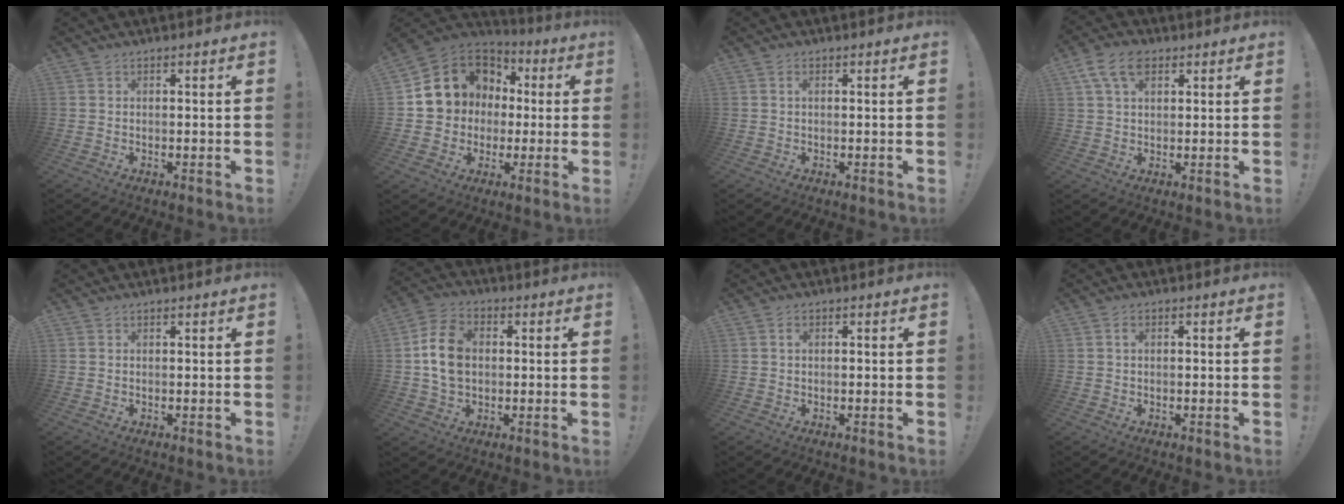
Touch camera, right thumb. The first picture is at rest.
{"total": 13.2, "force": [3.2, 12.1, 4.2], "torque": [-0.053, -0.018, 0.085]}
{"total": 0.6, "force": [0.0, 0.3, 0.5], "torque": [-0.010, 0.003, 0.000]}
{"total": 8.6, "force": [3.9, 5.2, 5.7], "torque": [-0.099, 0.000, 0.077]}
{"total": 0.0}
{"total": 12.0, "force": [0.6, 8.9, 8.0], "torque": [-0.125, 0.004, 0.013]}
{"total": 0.8, "force": [-0.1, 0.5, 0.6], "torque": [-0.011, 0.005, -0.004]}
{"total": 1.2, "force": [-0.2, 0.7, 0.9], "torque": [-0.017, 0.006, -0.004]}